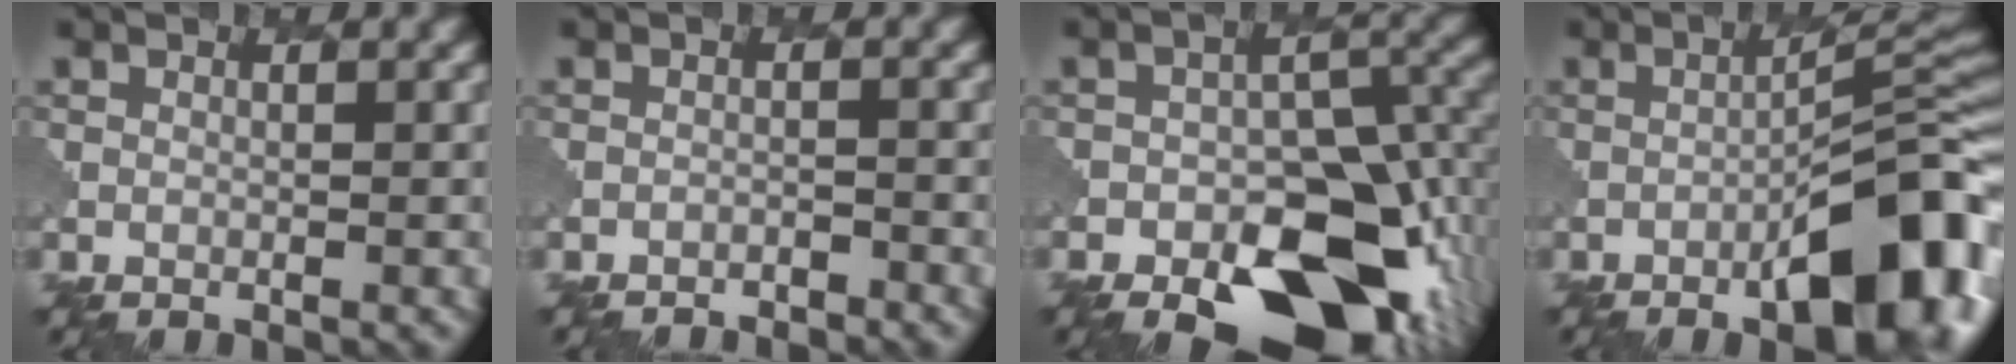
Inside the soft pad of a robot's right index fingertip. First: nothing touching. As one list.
[{"total": 2.2, "force": [-2.2, 0.0, 0.1], "torque": [0.003, 0.002, -0.033]}, {"total": 14.1, "force": [-6.7, 7.6, 9.9], "torque": [-0.122, -0.013, -0.106]}, {"total": 10.1, "force": [-4.1, 2.7, 8.9], "torque": [-0.121, 0.009, -0.061]}]